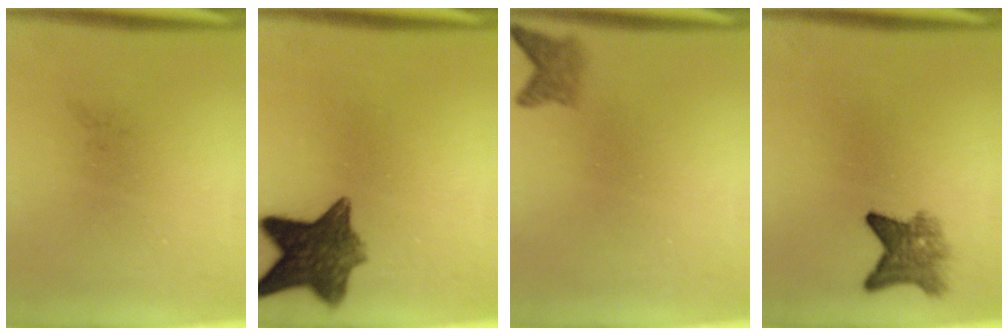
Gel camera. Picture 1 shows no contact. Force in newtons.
{"total": 9.7}
{"total": 2.1}
{"total": 4.5}